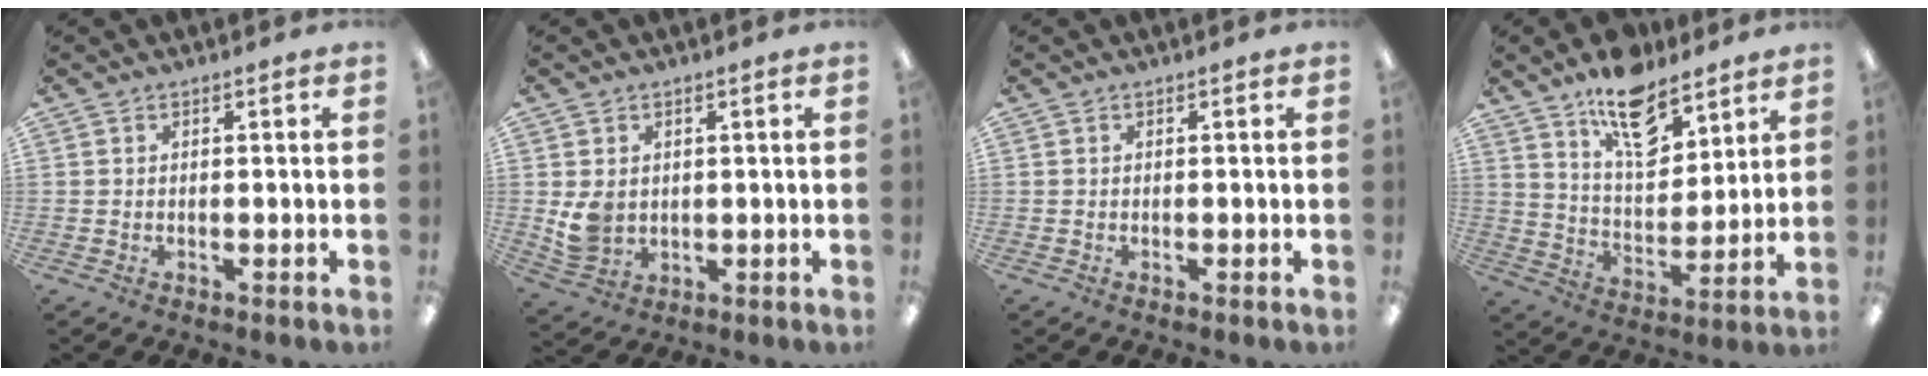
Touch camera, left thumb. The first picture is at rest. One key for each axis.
{"total": 5.3, "fx": 1.4, "fy": 4.3, "fz": 2.7, "tx": -0.045, "ty": -0.002, "tz": 0.029}
{"total": 0.0}
{"total": 14.0, "fx": 10.3, "fy": 6.6, "fz": 6.8, "tx": -0.100, "ty": -0.062, "tz": 0.183}